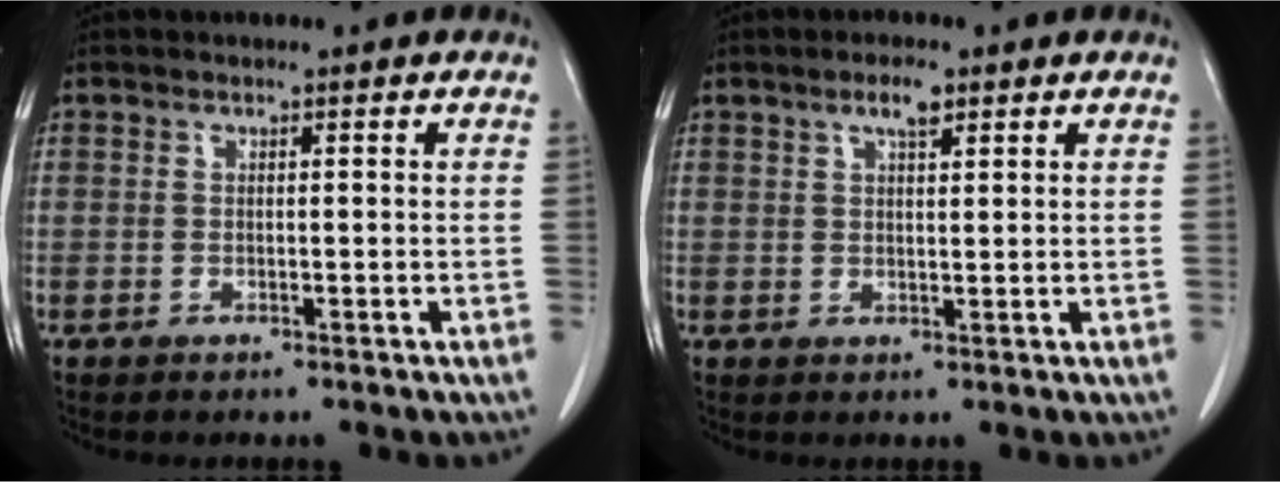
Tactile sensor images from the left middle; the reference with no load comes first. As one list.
[{"total": 3.0, "force": [1.8, 0.8, 2.3], "torque": [-0.043, 0.005, 0.032]}]